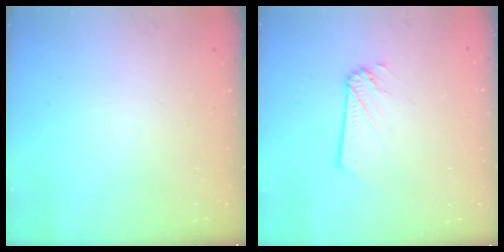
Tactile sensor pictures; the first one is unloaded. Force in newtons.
{"total": 2.0, "press": 2.0, "slide": 0.3}